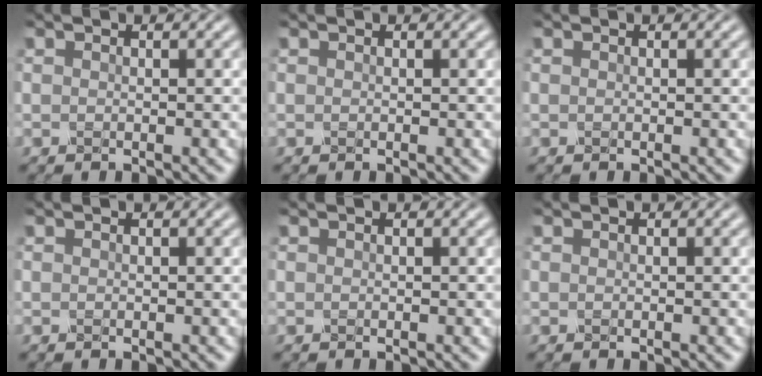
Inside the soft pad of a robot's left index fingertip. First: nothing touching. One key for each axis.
{"total": 0.0}
{"total": 0.0}
{"total": 0.0}
{"total": 0.0}
{"total": 0.0}